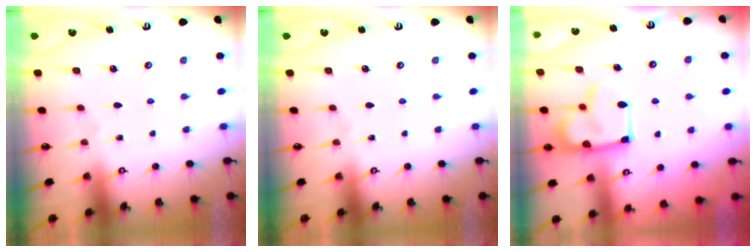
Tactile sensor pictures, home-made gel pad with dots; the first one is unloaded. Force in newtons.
{"total": 0.0}
{"total": 13.6, "press": 13.5, "slide": 1.1}